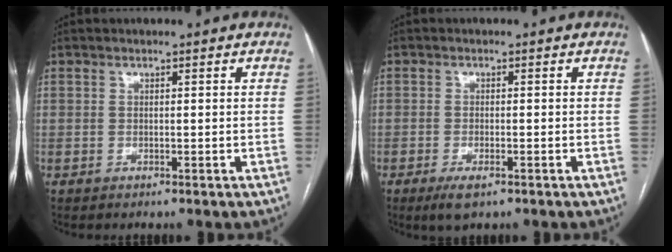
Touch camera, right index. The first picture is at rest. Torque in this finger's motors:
{"motor_torque": [0.24, -0.06, 0.07, 0.00]}